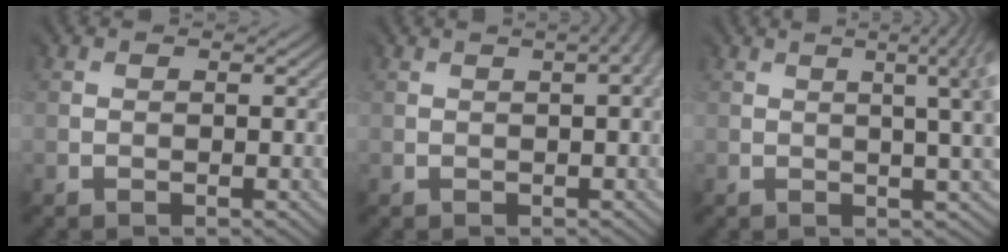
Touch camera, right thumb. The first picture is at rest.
{"total": 3.5, "force": [1.0, 1.0, 3.2], "torque": [-0.011, 0.013, -0.002]}
{"total": 7.6, "force": [1.5, 2.1, 7.1], "torque": [-0.059, 0.037, 0.005]}